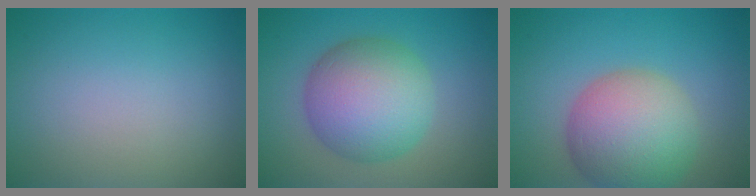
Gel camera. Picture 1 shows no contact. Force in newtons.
{"total": 8.7, "press": 8.7, "slide": 0.3}
{"total": 9.1, "press": 9.1, "slide": 0.6}